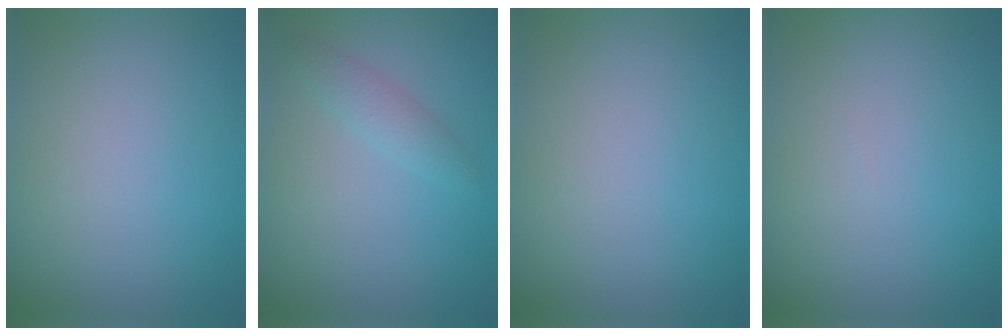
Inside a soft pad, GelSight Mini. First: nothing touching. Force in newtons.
{"total": 1.7, "press": 1.7, "slide": 0.0}
{"total": 0.0}
{"total": 0.0}